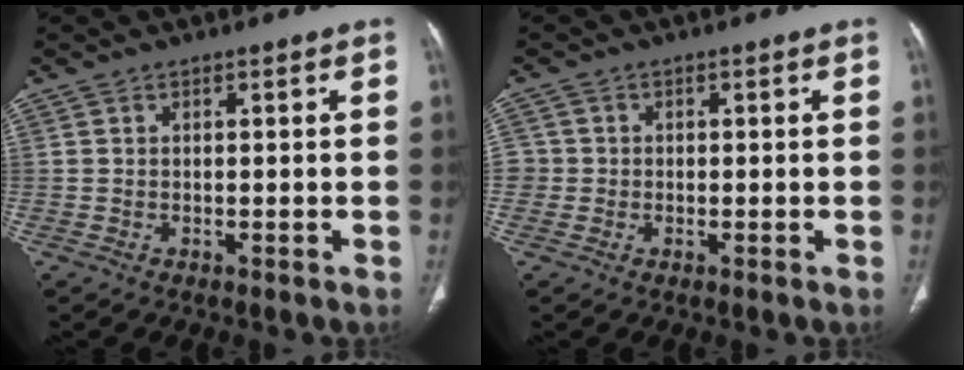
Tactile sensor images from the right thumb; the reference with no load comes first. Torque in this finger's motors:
{"motor_torque": [0.24, 0.01, 0.02, 0.26, 0.03]}